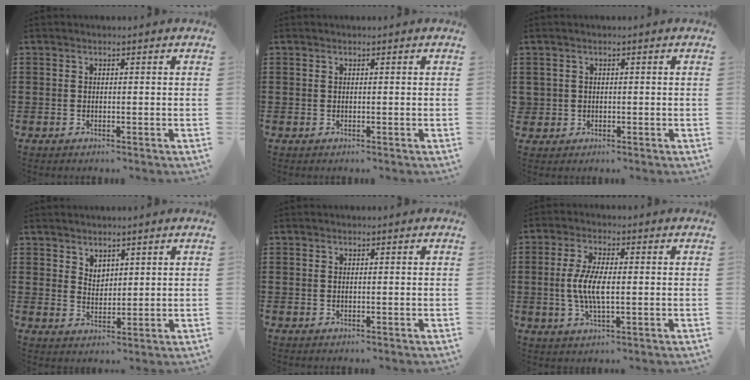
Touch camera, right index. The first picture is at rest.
{"total": 0.0}
{"total": 1.1, "force": [0.0, 1.1, 0.0], "torque": [-0.004, 0.006, -0.002]}
{"total": 2.7, "force": [2.2, 1.5, 0.1], "torque": [-0.009, 0.002, 0.043]}
{"total": 0.0}
{"total": 6.2, "force": [-0.3, 2.1, 5.8], "torque": [-0.125, -0.005, -0.013]}